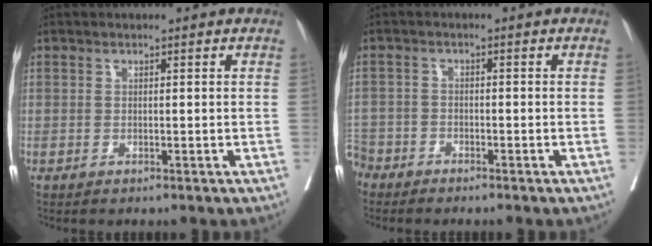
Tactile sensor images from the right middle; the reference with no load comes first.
{"total": 4.3, "force": [-4.0, 1.6, 0.5], "torque": [-0.004, -0.005, -0.082]}